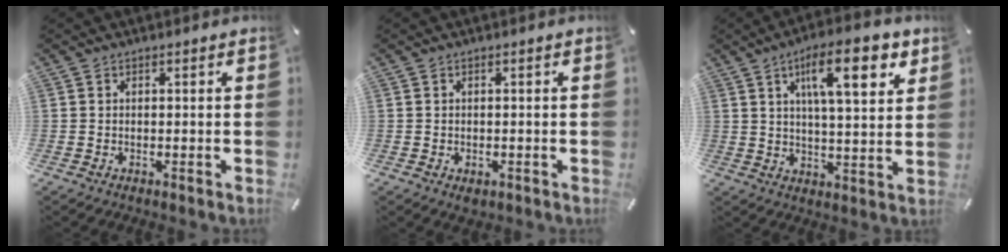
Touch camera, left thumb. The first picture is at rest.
{"total": 1.2, "force": [-0.5, 0.9, 0.5], "torque": [-0.008, 0.003, -0.010]}
{"total": 14.6, "force": [7.2, 4.4, 11.9], "torque": [-0.182, -0.021, 0.111]}